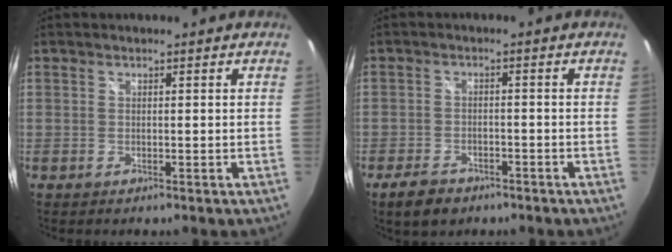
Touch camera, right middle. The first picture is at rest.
{"total": 5.9, "force": [-4.1, 3.3, 2.6], "torque": [-0.071, -0.002, -0.065]}